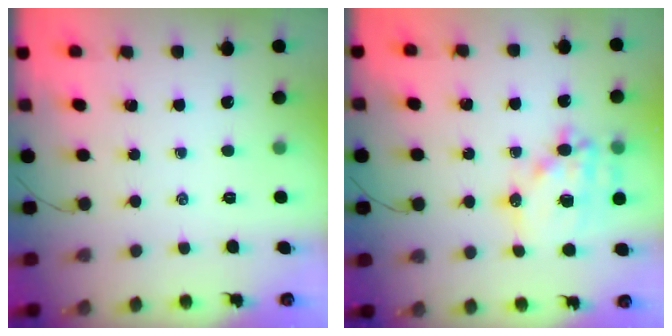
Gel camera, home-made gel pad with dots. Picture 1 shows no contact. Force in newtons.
{"total": 16.3, "press": 15.9, "slide": 3.3}